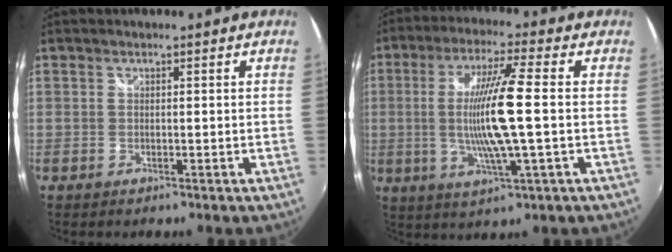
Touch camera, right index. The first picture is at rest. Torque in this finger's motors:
{"motor_torque": [1.33, 0.80, 0.38, 0.19]}